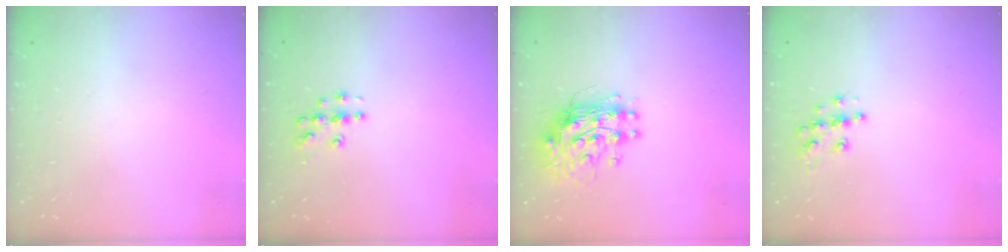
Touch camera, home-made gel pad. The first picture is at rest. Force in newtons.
{"total": 6.1, "press": 6.1, "slide": 0.3}
{"total": 11.0, "press": 10.9, "slide": 1.0}
{"total": 8.5, "press": 8.5, "slide": 0.4}